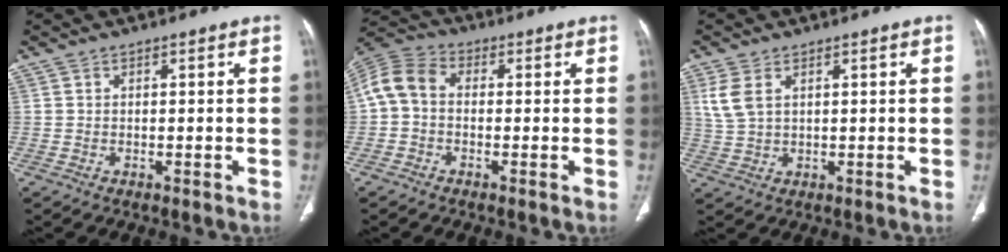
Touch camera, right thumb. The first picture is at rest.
{"total": 7.9, "force": [-0.2, 5.7, 5.4], "torque": [-0.104, 0.024, -0.019]}
{"total": 4.7, "force": [1.8, 2.6, 3.4], "torque": [-0.086, 0.003, 0.044]}